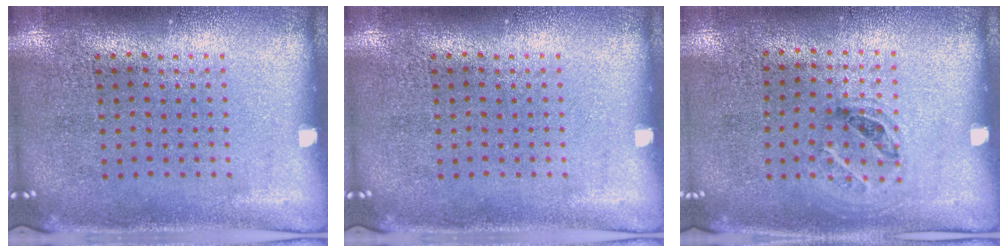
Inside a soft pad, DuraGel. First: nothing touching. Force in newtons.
{"total": 0.0}
{"total": 1.0, "press": 0.7, "slide": 0.7}